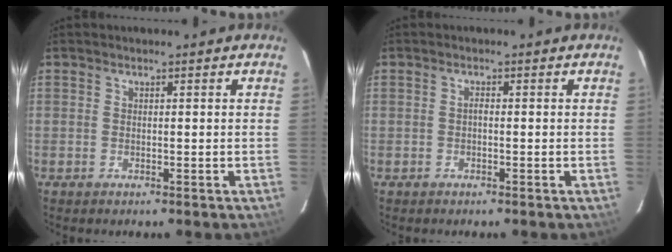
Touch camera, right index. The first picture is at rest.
{"total": 0.6, "force": [-0.3, 0.3, 0.5], "torque": [-0.007, 0.005, -0.006]}